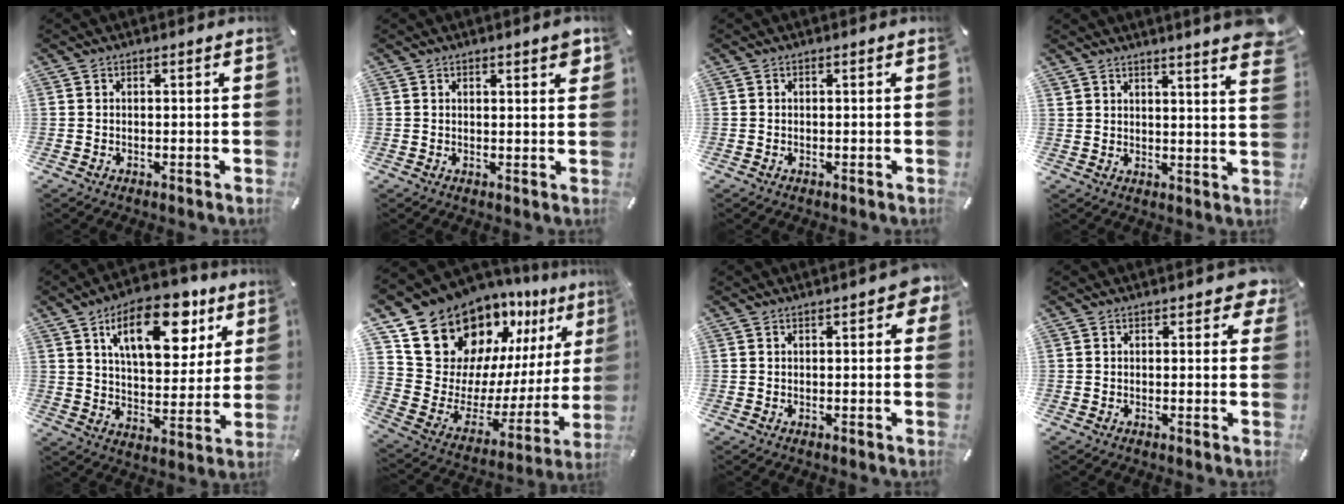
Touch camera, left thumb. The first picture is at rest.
{"total": 2.5, "force": [1.8, 0.8, 1.6], "torque": [-0.018, -0.007, 0.029]}
{"total": 0.0}
{"total": 5.0, "force": [4.4, 0.3, 2.4], "torque": [-0.035, -0.032, 0.075]}
{"total": 18.9, "force": [9.9, 9.6, 12.9], "torque": [-0.185, -0.037, 0.160]}
{"total": 17.4, "force": [13.6, 9.9, 4.5], "torque": [-0.078, -0.130, 0.249]}
{"total": 3.5, "force": [1.0, 1.2, 3.1], "torque": [-0.038, -0.002, 0.011]}
{"total": 2.7, "force": [1.3, 1.5, 1.8], "torque": [-0.015, -0.003, 0.017]}